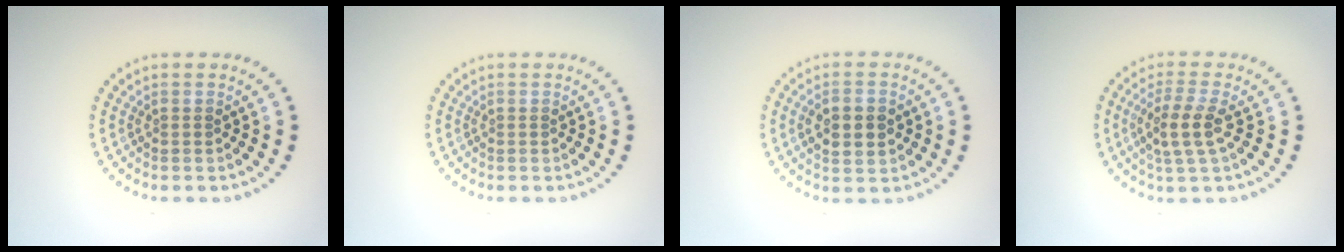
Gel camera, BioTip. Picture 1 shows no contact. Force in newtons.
{"total": 0.0}
{"total": 3.9, "press": 3.9, "slide": 0.2}
{"total": 3.2, "press": 2.9, "slide": 1.3}